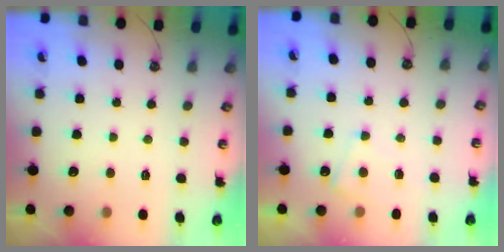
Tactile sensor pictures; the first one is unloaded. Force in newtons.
{"total": 4.4, "press": 4.4, "slide": 0.5}